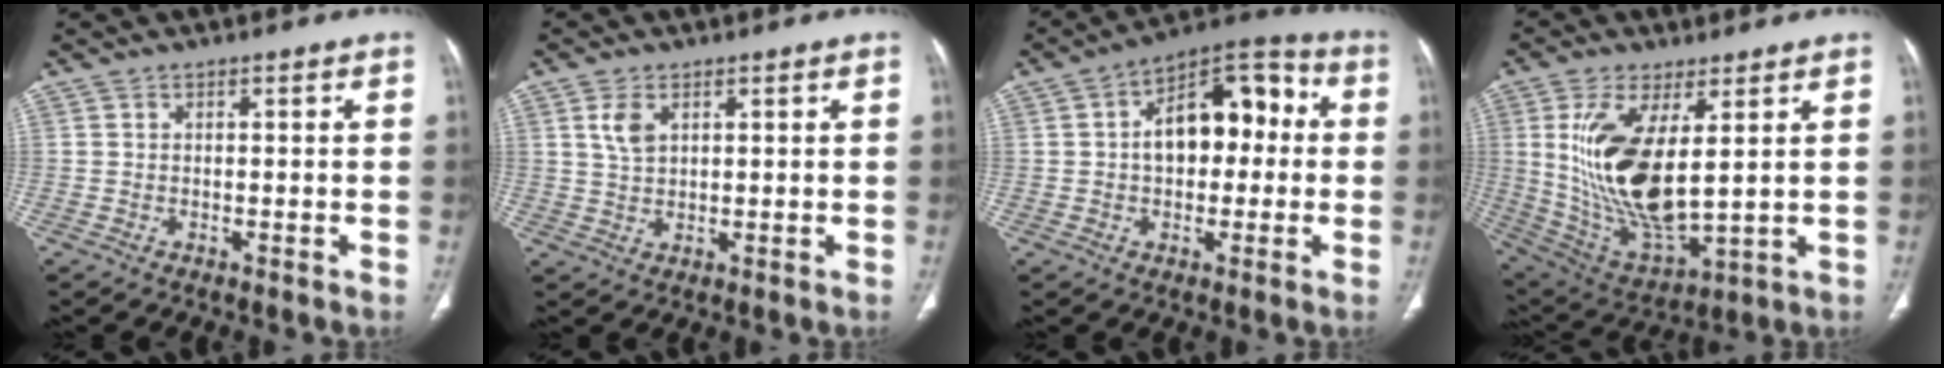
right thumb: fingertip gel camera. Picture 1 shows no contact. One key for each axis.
{"total": 4.0, "fx": 1.7, "fy": 2.4, "fz": 2.8, "tx": -0.052, "ty": -0.004, "tz": 0.039}
{"total": 14.6, "fx": 1.1, "fy": 8.9, "fz": 11.6, "tx": -0.137, "ty": 0.044, "tz": 0.007}
{"total": 18.2, "fx": 3.5, "fy": 7.6, "fz": 16.2, "tx": -0.317, "ty": -0.027, "tz": 0.085}